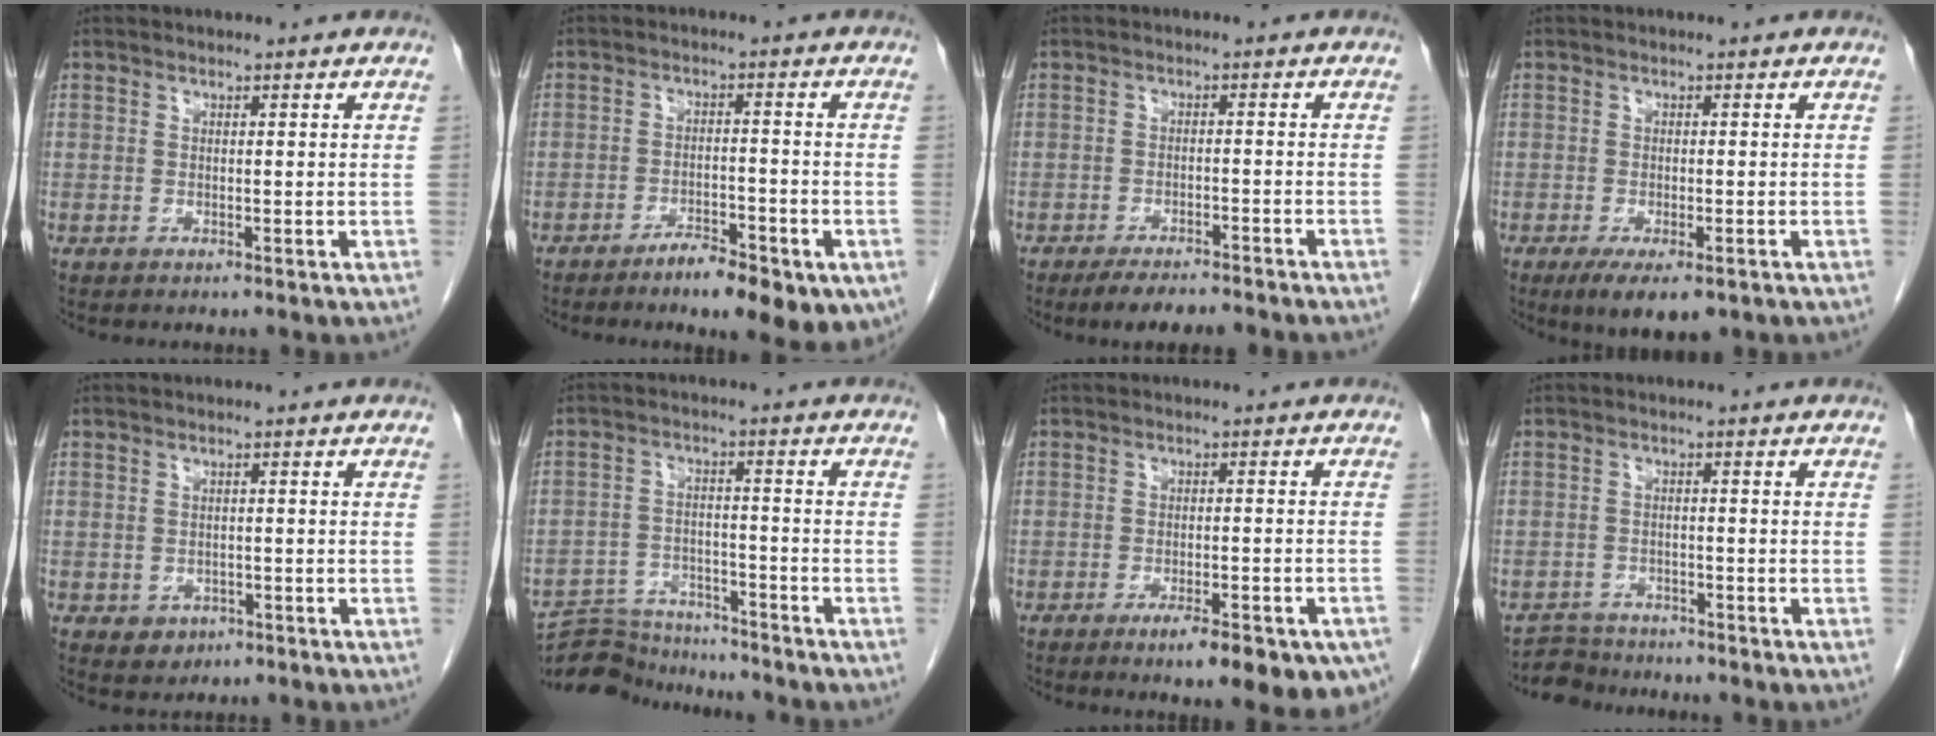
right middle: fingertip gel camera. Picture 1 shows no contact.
{"total": 9.1, "force": [-5.6, 2.4, 6.8], "torque": [-0.090, 0.000, -0.080]}
{"total": 6.1, "force": [-5.3, 0.5, 2.9], "torque": [-0.039, -0.010, -0.084]}
{"total": 6.5, "force": [-4.0, 2.2, 4.6], "torque": [-0.070, -0.013, -0.059]}
{"total": 2.5, "force": [-1.2, 2.1, 0.8], "torque": [-0.010, 0.004, -0.007]}
{"total": 10.9, "force": [-10.6, 2.4, 1.1], "torque": [-0.016, 0.014, -0.169]}
{"total": 11.5, "force": [-7.6, 3.0, 8.2], "torque": [-0.061, 0.002, -0.098]}
{"total": 4.0, "force": [-3.7, 1.2, -0.9], "torque": [0.017, -0.005, -0.064]}